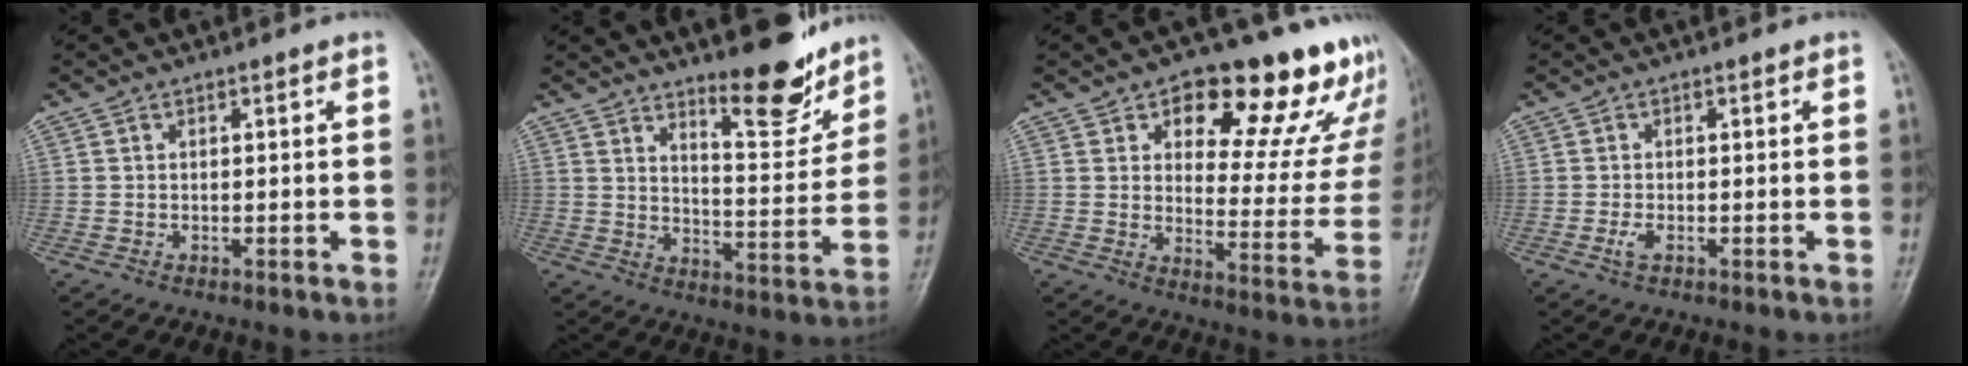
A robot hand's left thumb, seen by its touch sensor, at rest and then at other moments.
{"total": 11.9, "force": [9.2, 3.3, 6.7], "torque": [-0.069, -0.078, 0.145]}
{"total": 20.7, "force": [14.1, 9.3, 12.0], "torque": [-0.093, -0.080, 0.177]}
{"total": 1.6, "force": [-0.6, 0.7, 1.3], "torque": [-0.032, -0.002, -0.013]}